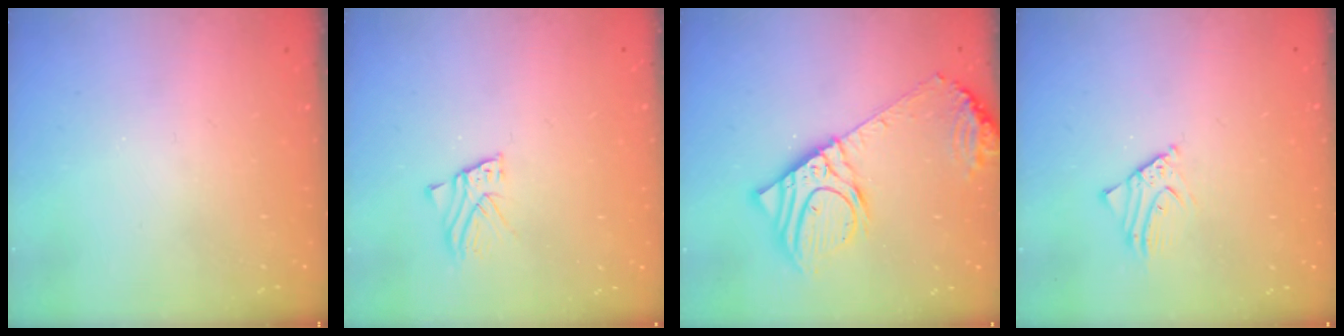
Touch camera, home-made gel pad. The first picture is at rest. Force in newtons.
{"total": 2.8, "press": 2.8, "slide": 0.2}
{"total": 17.3, "press": 17.0, "slide": 3.6}
{"total": 2.8, "press": 2.8, "slide": 0.2}